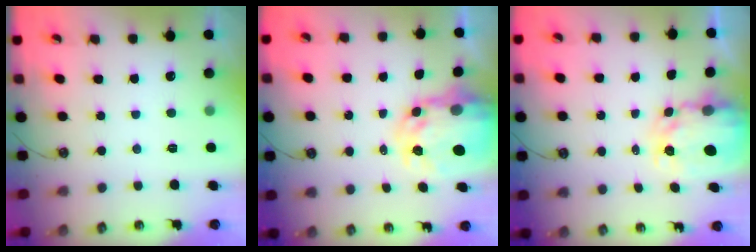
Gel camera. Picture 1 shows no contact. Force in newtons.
{"total": 7.6, "press": 7.6, "slide": 0.7}
{"total": 5.1, "press": 5.1, "slide": 0.4}